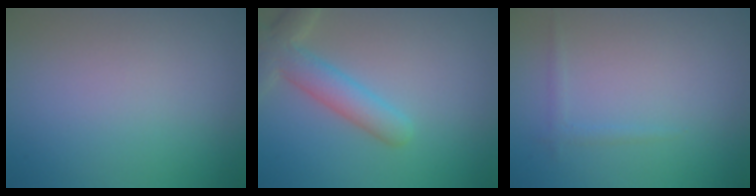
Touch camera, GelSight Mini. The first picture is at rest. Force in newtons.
{"total": 4.3, "press": 4.3, "slide": 0.3}
{"total": 0.9, "press": 0.9, "slide": 0.1}